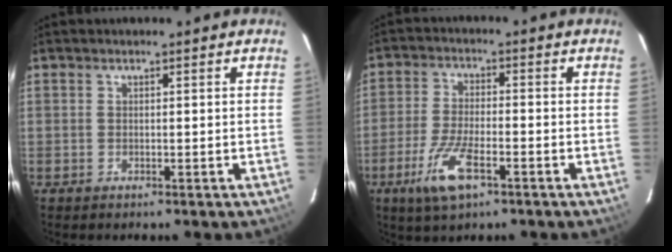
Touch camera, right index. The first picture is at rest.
{"total": 9.3, "force": [-4.7, 3.0, 7.4], "torque": [-0.165, -0.013, -0.089]}